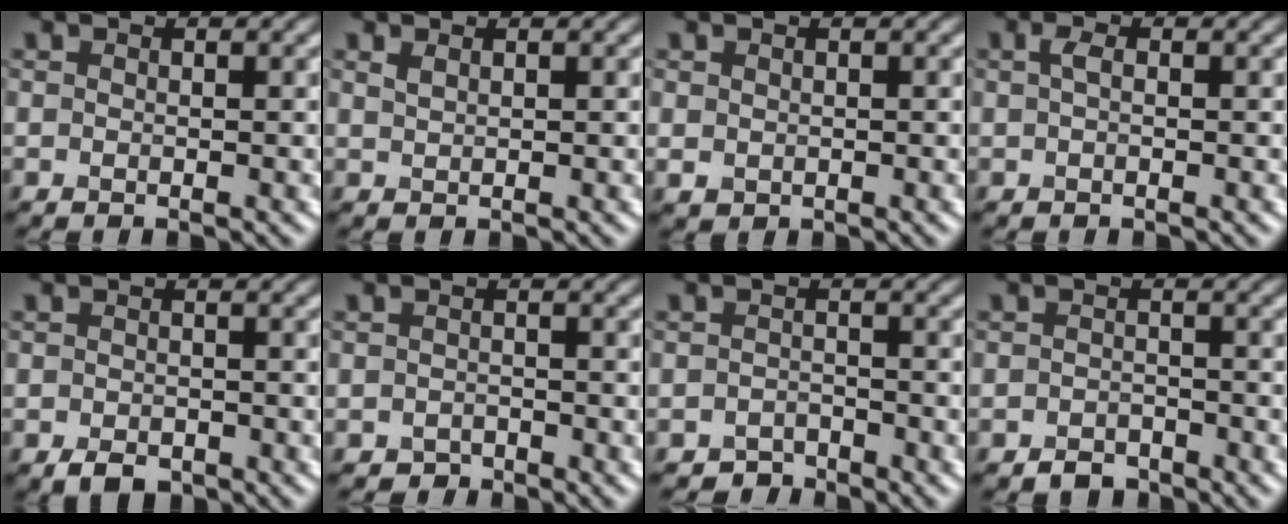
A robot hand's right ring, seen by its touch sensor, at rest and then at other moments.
{"total": 0.7, "force": [0.5, 0.2, 0.4], "torque": [-0.009, 0.000, 0.013]}
{"total": 0.7, "force": [0.2, 0.6, 0.3], "torque": [-0.004, -0.003, 0.008]}
{"total": 0.9, "force": [0.1, 0.4, 0.8], "torque": [-0.020, 0.001, 0.002]}
{"total": 1.9, "force": [-1.3, 1.1, 1.0], "torque": [-0.017, -0.003, -0.023]}
{"total": 1.0, "force": [-0.8, 0.5, 0.0], "torque": [0.004, 0.002, -0.015]}
{"total": 1.6, "force": [-1.5, 0.6, -0.1], "torque": [0.005, 0.007, -0.028]}
{"total": 1.8, "force": [-1.4, 1.0, 0.4], "torque": [-0.002, 0.004, -0.028]}